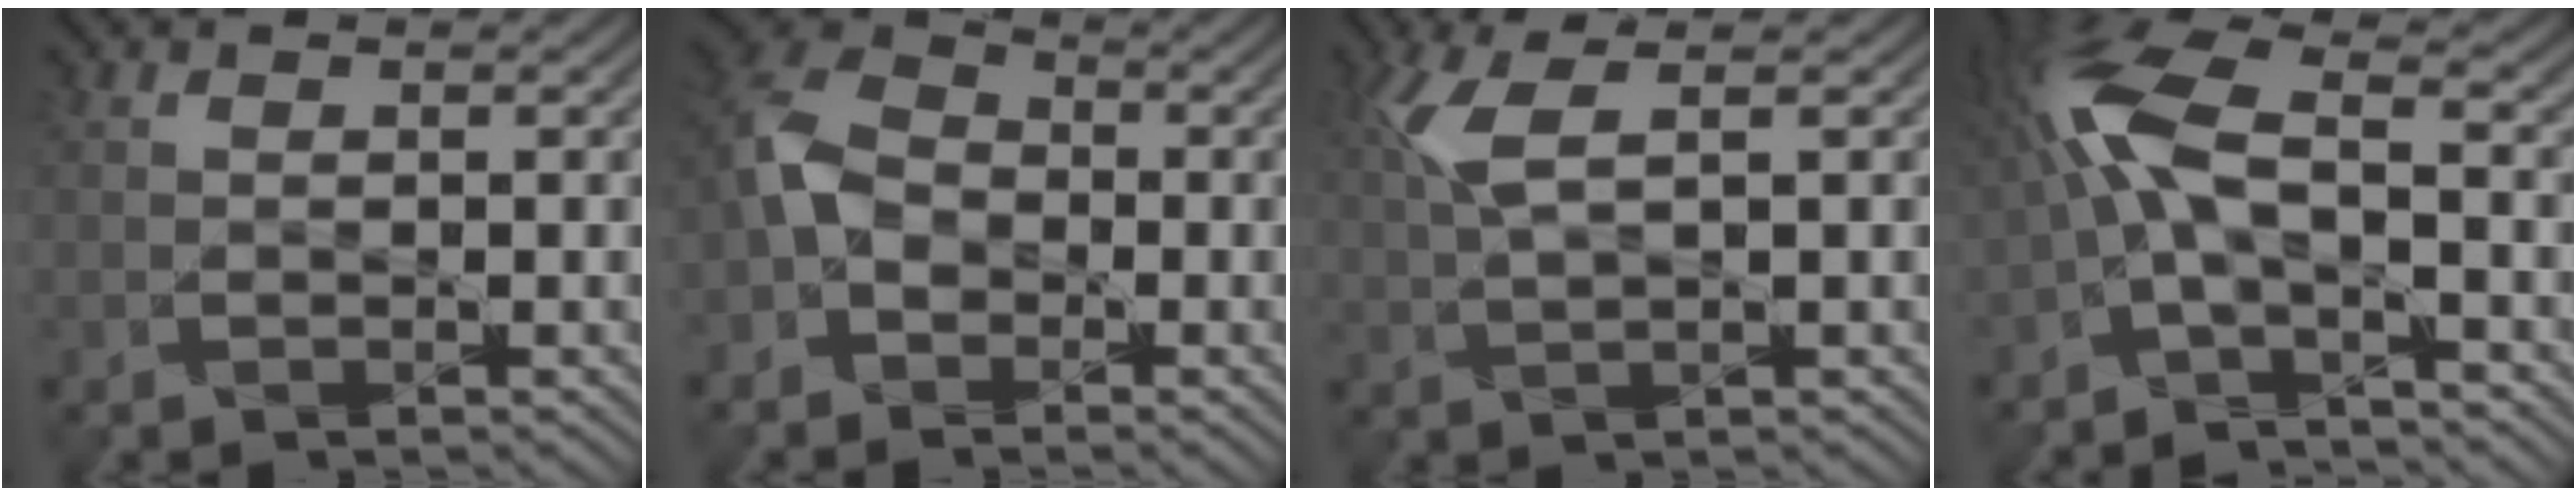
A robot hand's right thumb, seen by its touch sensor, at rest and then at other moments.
{"total": 6.7, "force": [-2.5, 4.7, 4.1], "torque": [-0.114, 0.004, -0.068]}
{"total": 4.1, "force": [1.6, 0.1, 3.7], "torque": [-0.103, 0.012, 0.037]}
{"total": 9.5, "force": [-1.9, 2.9, 8.8], "torque": [-0.216, 0.018, -0.052]}